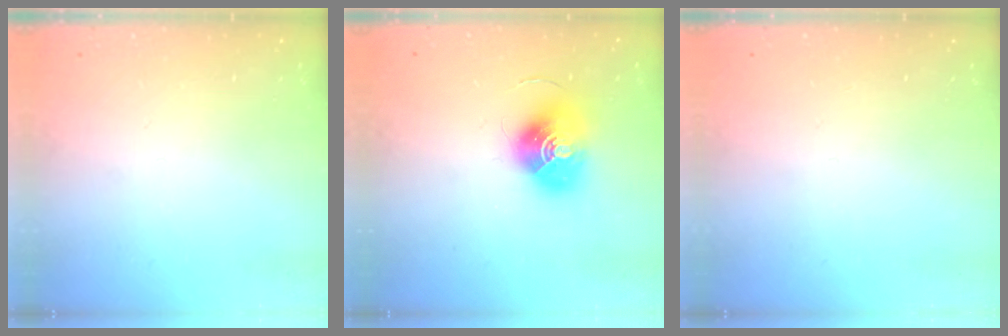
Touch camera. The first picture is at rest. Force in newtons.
{"total": 13.5, "press": 13.5, "slide": 0.6}
{"total": 0.0}